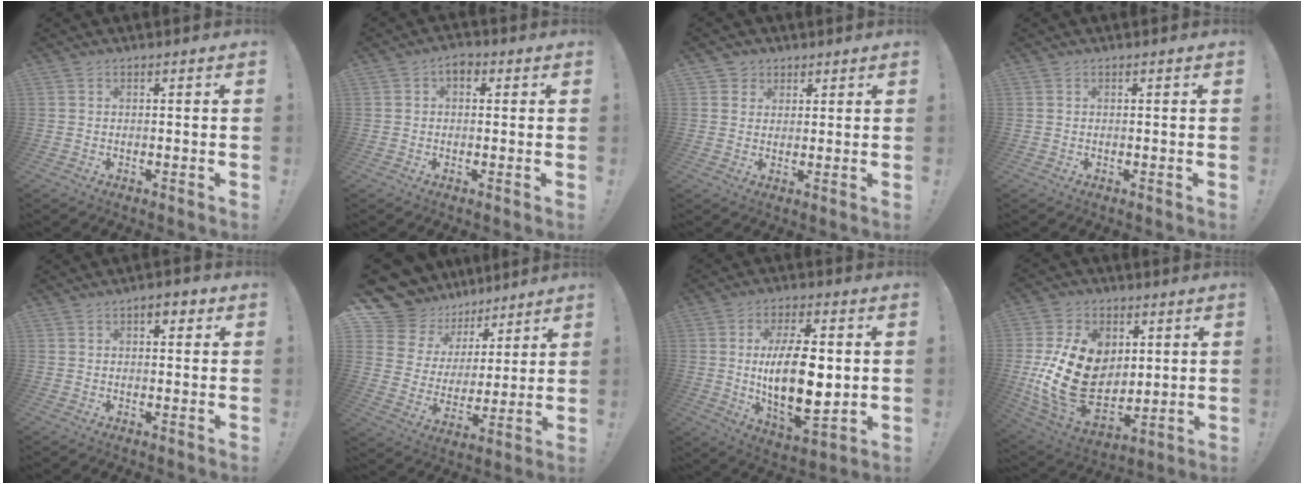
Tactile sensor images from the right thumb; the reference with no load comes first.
{"total": 3.5, "force": [0.8, 2.2, 2.5], "torque": [-0.035, 0.002, 0.012]}
{"total": 3.5, "force": [1.8, 3.0, 0.2], "torque": [0.008, -0.009, 0.032]}
{"total": 0.0}
{"total": 3.7, "force": [1.6, 2.0, 2.7], "torque": [-0.027, -0.003, 0.023]}
{"total": 12.2, "force": [8.7, 8.1, 2.3], "torque": [-0.047, -0.076, 0.173]}
{"total": 19.6, "force": [1.2, 8.6, 17.5], "torque": [-0.317, -0.014, 0.015]}
{"total": 22.8, "force": [2.2, 16.5, 15.6], "torque": [-0.296, -0.023, 0.055]}